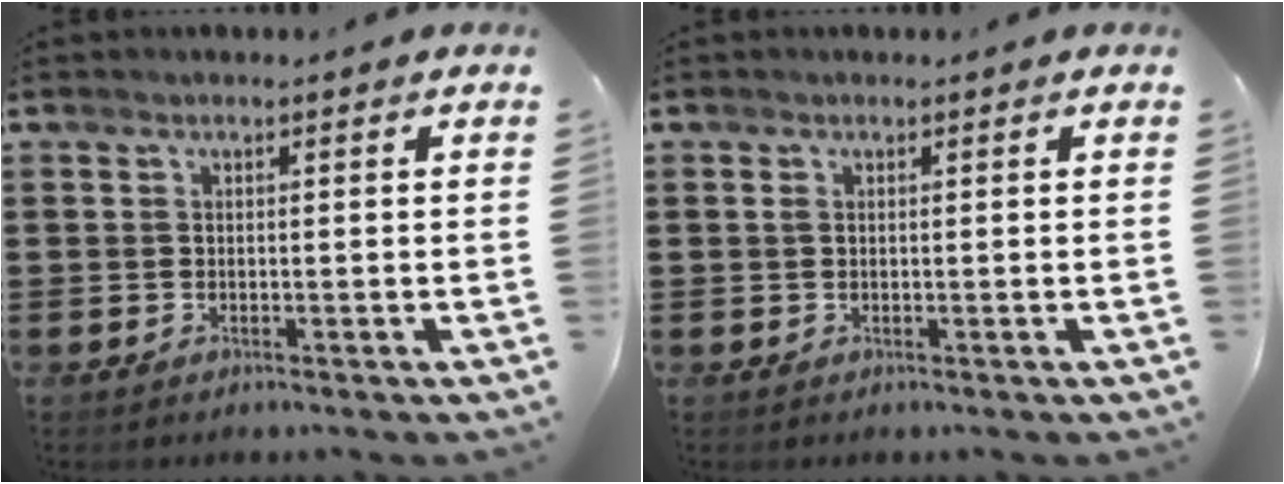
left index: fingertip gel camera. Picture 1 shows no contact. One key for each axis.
{"total": 0.7, "fx": 0.1, "fy": 0.3, "fz": 0.5, "tx": -0.012, "ty": 0.001, "tz": 0.002}